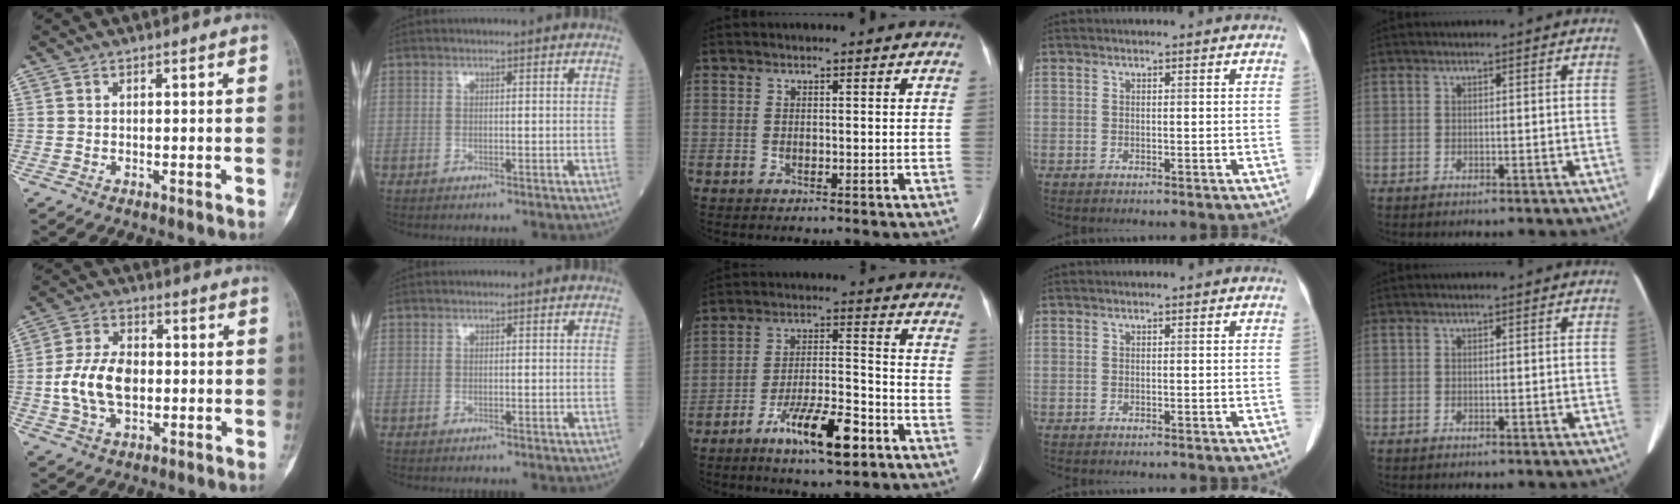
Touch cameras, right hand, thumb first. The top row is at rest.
{"thumb": {"total": 11.0, "force": [-0.9, 7.0, 8.4], "torque": [-0.155, 0.014, -0.019]}, "middle": {"total": 10.8, "force": [-6.4, 1.9, 8.5], "torque": [-0.150, -0.006, -0.109]}}